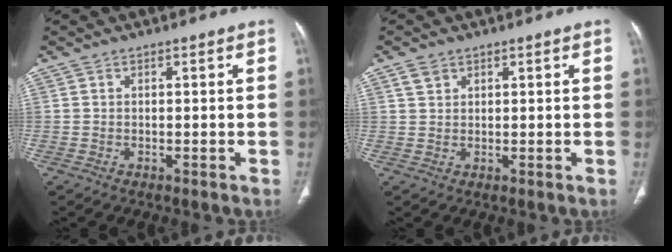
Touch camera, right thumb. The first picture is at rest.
{"total": 2.2, "force": [1.4, 1.5, 0.9], "torque": [-0.014, -0.001, 0.028]}